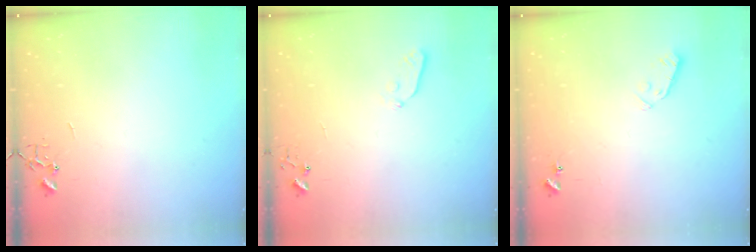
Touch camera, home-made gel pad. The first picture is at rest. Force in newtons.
{"total": 3.9, "press": 3.8, "slide": 0.8}
{"total": 3.7, "press": 3.6, "slide": 0.9}